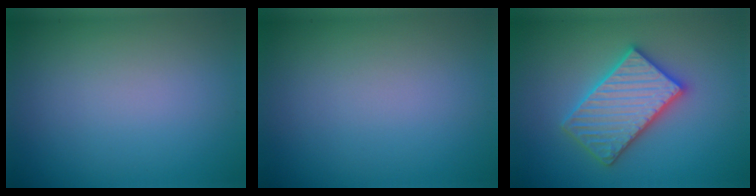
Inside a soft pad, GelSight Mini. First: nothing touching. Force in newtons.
{"total": 0.0}
{"total": 5.5, "press": 5.5, "slide": 0.8}